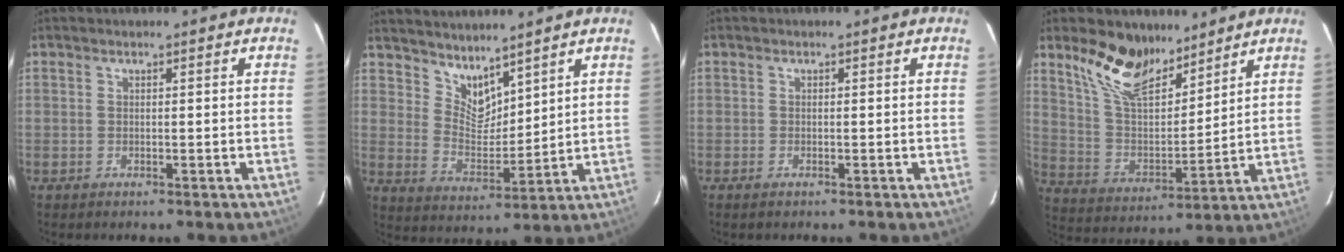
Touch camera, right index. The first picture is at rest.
{"total": 7.1, "force": [6.1, 2.9, 2.3], "torque": [-0.033, -0.004, 0.122]}
{"total": 0.9, "force": [-0.7, 0.3, 0.5], "torque": [-0.010, -0.003, -0.013]}
{"total": 13.9, "force": [10.4, 5.8, 7.2], "torque": [-0.146, 0.008, 0.202]}